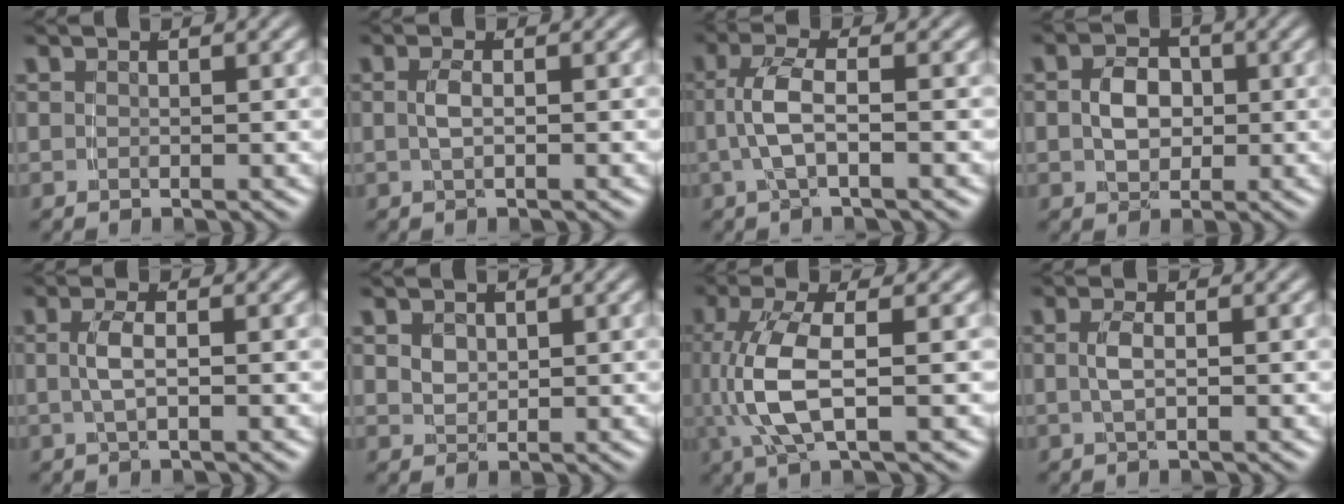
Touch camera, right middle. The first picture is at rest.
{"total": 1.4, "force": [-0.3, -0.1, 1.4], "torque": [-0.031, -0.002, 0.001]}
{"total": 3.3, "force": [-0.3, 0.7, 3.2], "torque": [-0.074, -0.001, -0.001]}
{"total": 2.9, "force": [-0.1, 1.9, 2.2], "torque": [-0.037, -0.011, 0.007]}
{"total": 1.9, "force": [-0.2, -0.1, 1.9], "torque": [-0.042, 0.000, 0.001]}
{"total": 1.3, "force": [0.5, 0.7, 0.9], "torque": [-0.021, -0.009, 0.021]}
{"total": 5.7, "force": [0.0, 1.9, 5.4], "torque": [-0.130, -0.005, 0.010]}
{"total": 1.6, "force": [-0.2, 0.0, 1.6], "torque": [-0.036, -0.001, 0.001]}